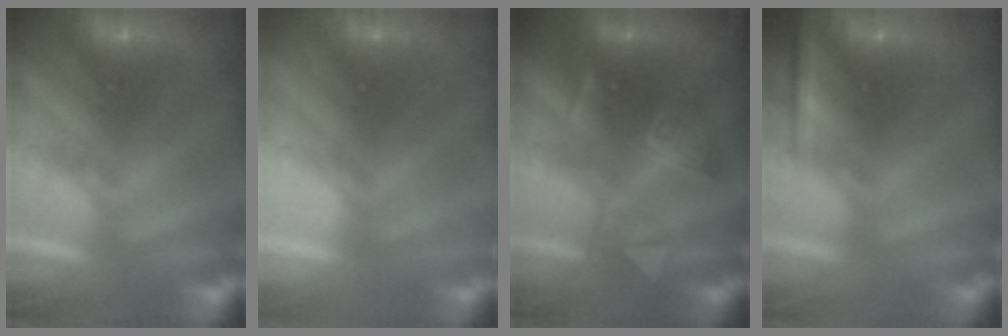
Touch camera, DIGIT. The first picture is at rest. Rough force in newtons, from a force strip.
{"total": 2.2}
{"total": 2.7}
{"total": 2.3}